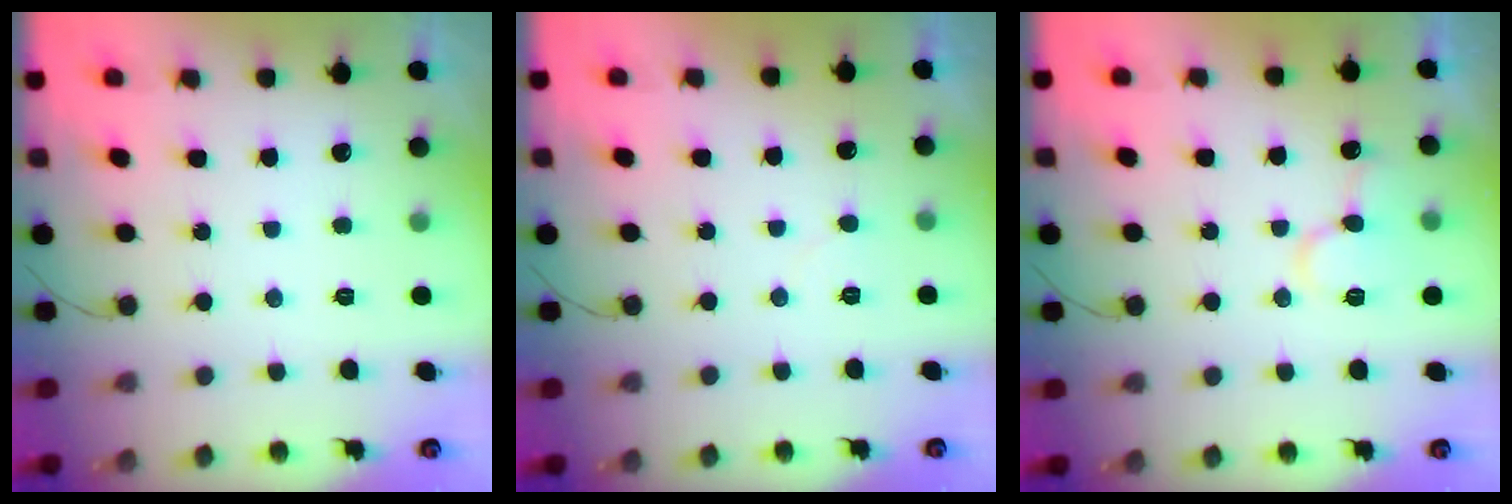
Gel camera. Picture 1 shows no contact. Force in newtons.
{"total": 3.8, "press": 3.8, "slide": 0.2}
{"total": 9.9, "press": 9.8, "slide": 1.2}